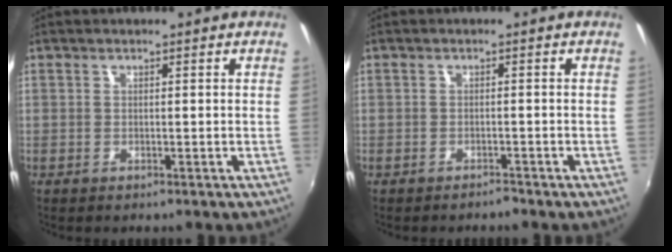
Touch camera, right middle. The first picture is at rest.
{"total": 1.4, "force": [-1.4, 0.3, 0.3], "torque": [-0.010, -0.003, -0.023]}